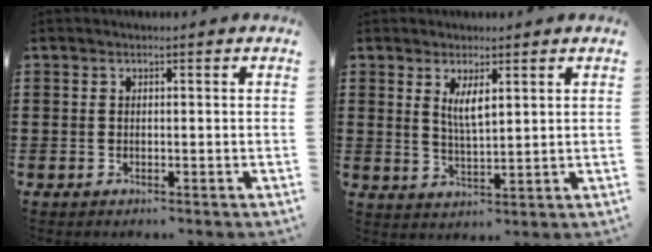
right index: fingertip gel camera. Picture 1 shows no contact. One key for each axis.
{"total": 3.7, "fx": 1.5, "fy": 1.1, "fz": 3.2, "tx": -0.067, "ty": 0.002, "tz": 0.026}